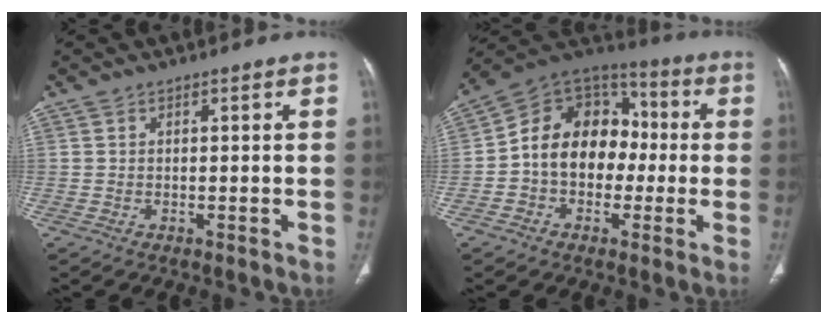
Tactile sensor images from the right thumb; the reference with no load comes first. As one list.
[{"total": 15.7, "force": [-1.0, 12.1, 10.0], "torque": [-0.118, 0.046, -0.032]}]